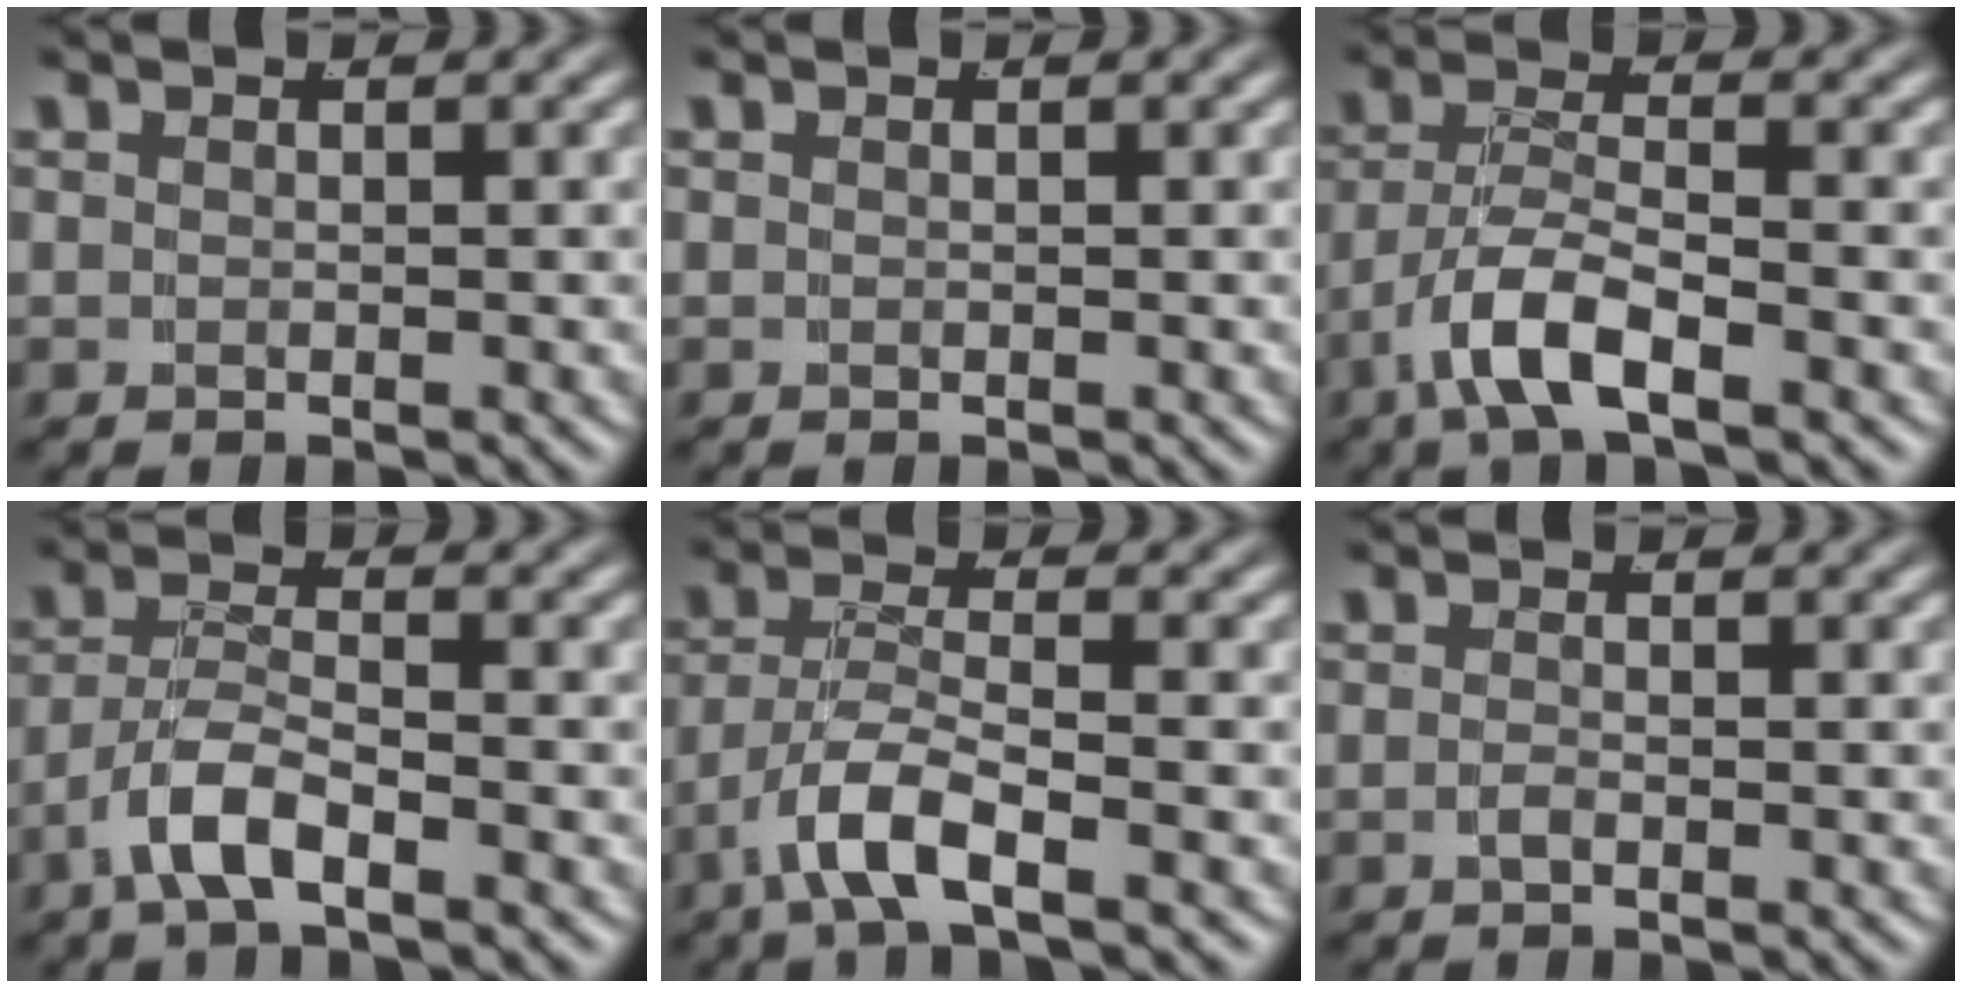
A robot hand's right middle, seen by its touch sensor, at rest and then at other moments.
{"total": 0.0}
{"total": 4.3, "force": [-2.1, 1.2, 3.6], "torque": [-0.075, -0.017, -0.027]}
{"total": 3.5, "force": [-2.0, 1.0, 2.7], "torque": [-0.053, -0.010, -0.031]}
{"total": 4.0, "force": [-2.0, 0.9, 3.3], "torque": [-0.074, -0.017, -0.027]}
{"total": 0.8, "force": [-0.6, -0.3, 0.3], "torque": [-0.011, -0.005, -0.008]}